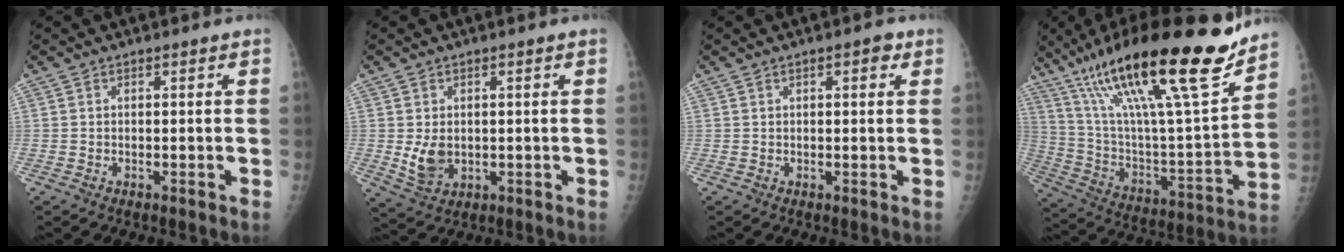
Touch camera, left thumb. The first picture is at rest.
{"total": 5.2, "force": [0.0, 3.8, 3.6], "torque": [-0.053, -0.011, 0.015]}
{"total": 2.5, "force": [1.1, 1.0, 2.0], "torque": [-0.020, 0.001, 0.012]}
{"total": 29.8, "force": [19.6, 4.6, 21.9], "torque": [-0.360, -0.051, 0.342]}